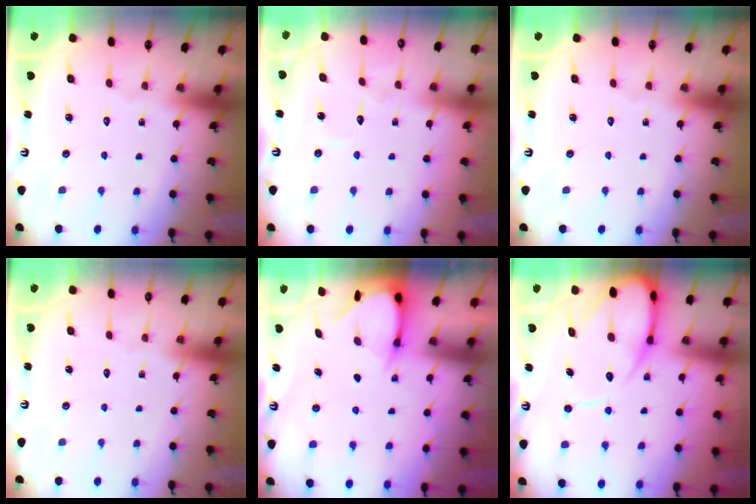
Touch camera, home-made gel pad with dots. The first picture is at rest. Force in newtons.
{"total": 2.8, "press": 2.8, "slide": 0.3}
{"total": 0.0}
{"total": 0.0}
{"total": 3.7, "press": 3.6, "slide": 0.4}
{"total": 12.1, "press": 12.0, "slide": 1.4}